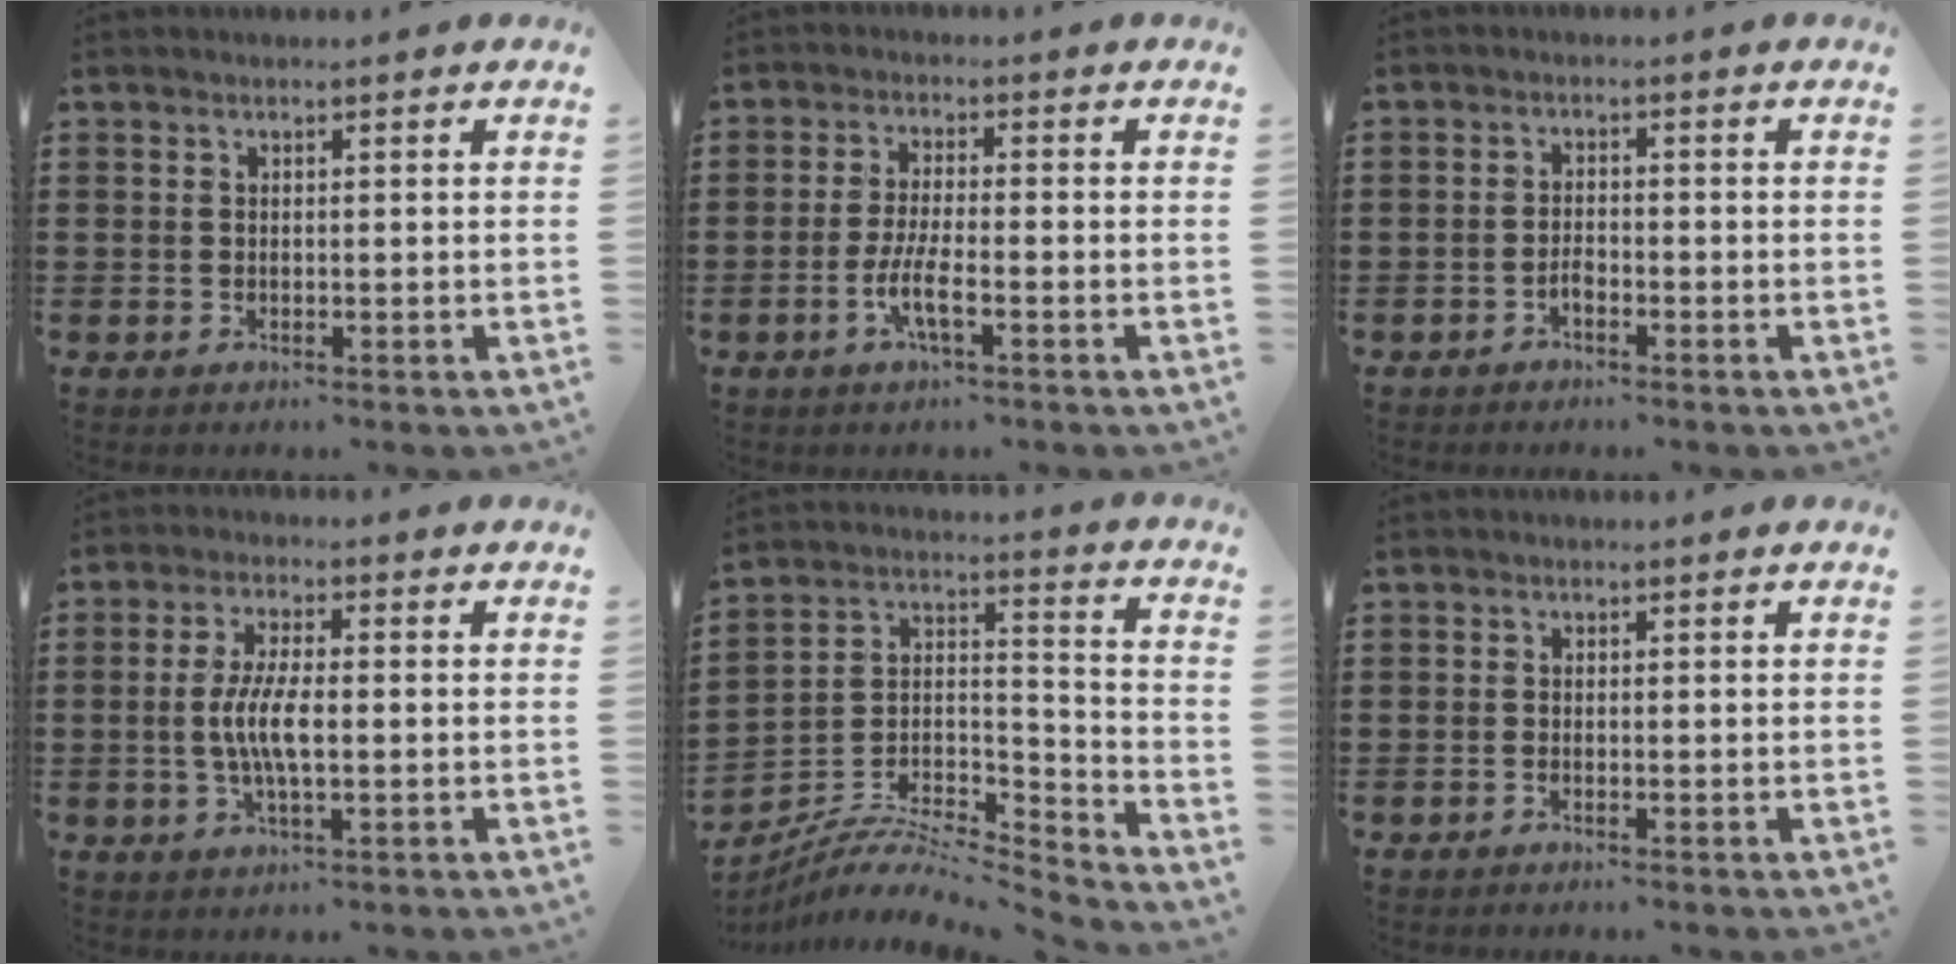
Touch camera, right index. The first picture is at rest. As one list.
[{"total": 4.9, "force": [-2.2, 0.8, 4.3], "torque": [-0.092, -0.008, -0.045]}, {"total": 1.7, "force": [-1.2, 0.7, 1.1], "torque": [-0.023, 0.001, -0.023]}, {"total": 6.1, "force": [-0.7, 1.6, 5.8], "torque": [-0.124, -0.004, -0.021]}, {"total": 6.2, "force": [-5.5, 1.8, 2.2], "torque": [-0.046, -0.003, -0.113]}, {"total": 0.6, "force": [-0.5, 0.0, 0.3], "torque": [-0.006, -0.003, -0.009]}]